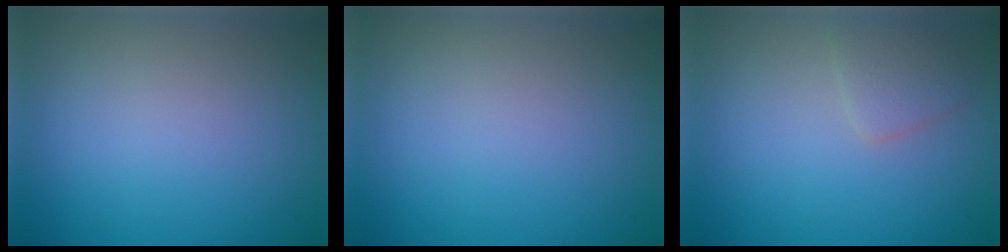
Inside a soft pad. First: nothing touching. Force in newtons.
{"total": 0.0}
{"total": 1.9, "press": 1.9, "slide": 0.0}